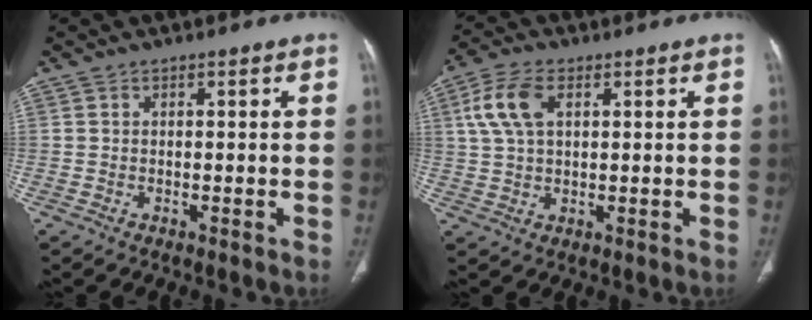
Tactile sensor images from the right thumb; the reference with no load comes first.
{"total": 8.2, "force": [2.6, 4.5, 6.3], "torque": [-0.136, 0.009, 0.052]}